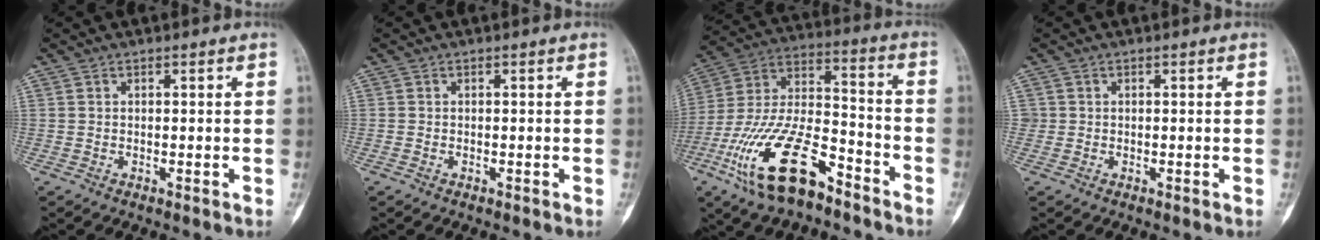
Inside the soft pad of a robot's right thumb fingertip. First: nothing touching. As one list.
[{"total": 0.0}, {"total": 20.9, "force": [-12.2, 8.6, 14.7], "torque": [-0.299, 0.063, -0.230]}, {"total": 0.9, "force": [0.0, 0.9, 0.0], "torque": [0.007, 0.004, -0.001]}]